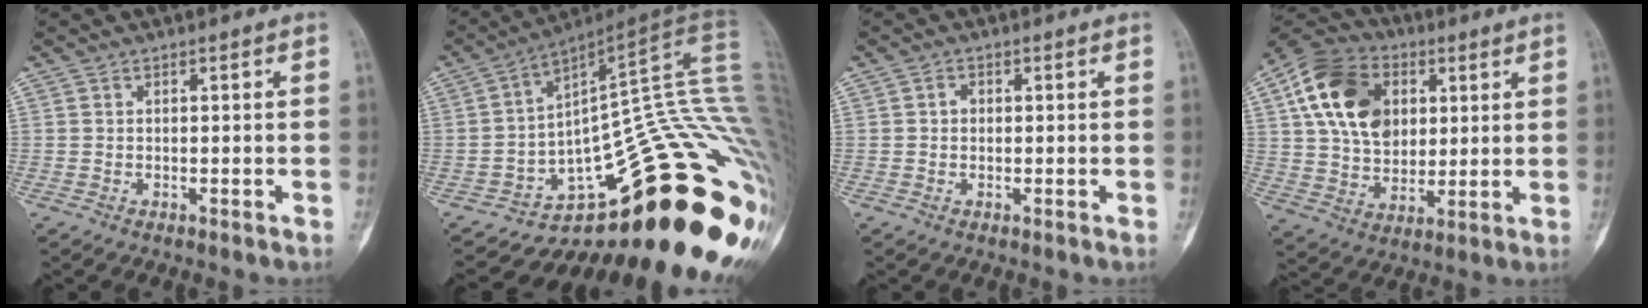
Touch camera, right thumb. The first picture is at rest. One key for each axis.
{"total": 33.8, "fx": -8.4, "fy": 10.8, "fz": 30.9, "tx": -0.292, "ty": 0.084, "tz": -0.104}
{"total": 1.2, "fx": 0.0, "fy": 1.0, "fz": 0.6, "tx": -0.006, "ty": 0.004, "tz": 0.000}
{"total": 17.7, "fx": 5.5, "fy": 12.5, "fz": 11.2, "tx": -0.182, "ty": -0.005, "tz": 0.096}